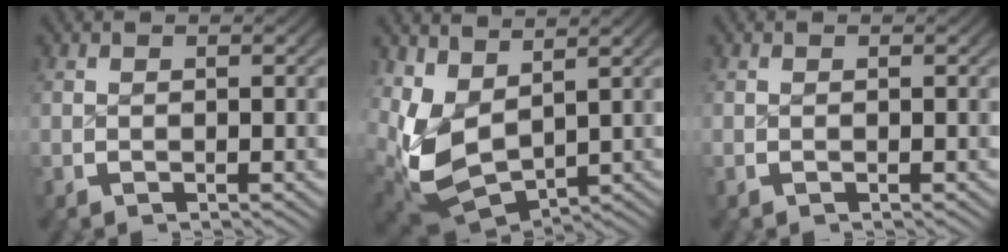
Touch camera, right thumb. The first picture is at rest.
{"total": 9.1, "force": [-1.1, 7.8, 4.7], "torque": [-0.159, -0.087, 0.021]}
{"total": 0.0}